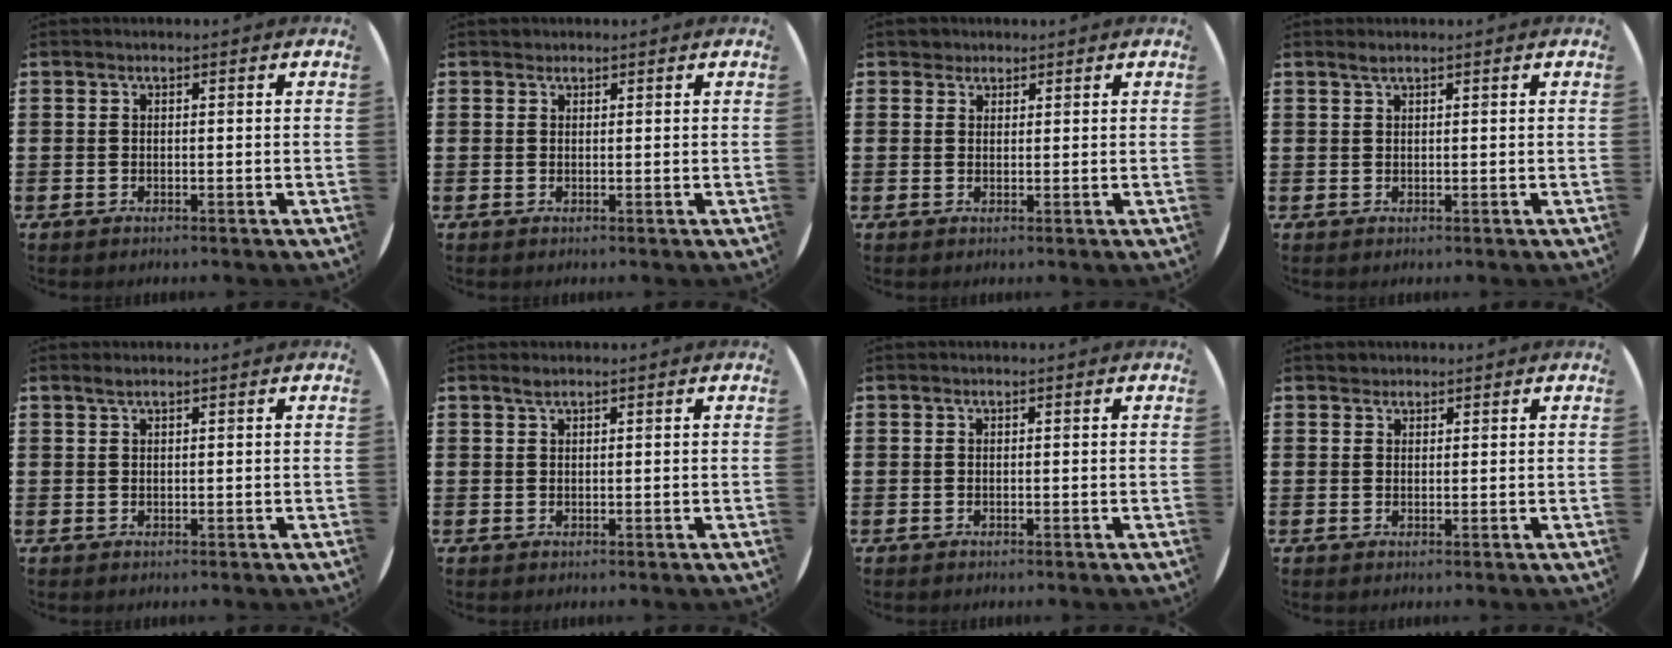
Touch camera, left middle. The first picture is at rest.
{"total": 0.5, "force": [0.5, 0.2, -0.1], "torque": [0.002, 0.004, 0.009]}
{"total": 1.5, "force": [1.3, 0.8, -0.1], "torque": [0.006, 0.000, 0.025]}
{"total": 0.9, "force": [0.7, 0.0, 0.5], "torque": [-0.010, 0.002, 0.012]}
{"total": 0.8, "force": [0.6, 0.0, 0.5], "torque": [-0.010, 0.001, 0.010]}
{"total": 0.9, "force": [0.7, 0.0, 0.5], "torque": [-0.010, 0.001, 0.013]}
{"total": 0.0}
{"total": 1.0, "force": [0.9, 0.3, -0.1], "torque": [0.001, 0.002, 0.019]}